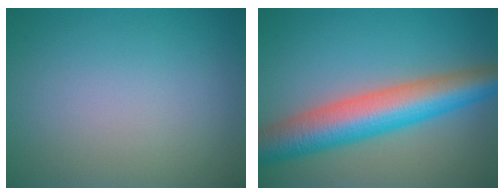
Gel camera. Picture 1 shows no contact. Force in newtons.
{"total": 9.0, "press": 8.9, "slide": 0.1}